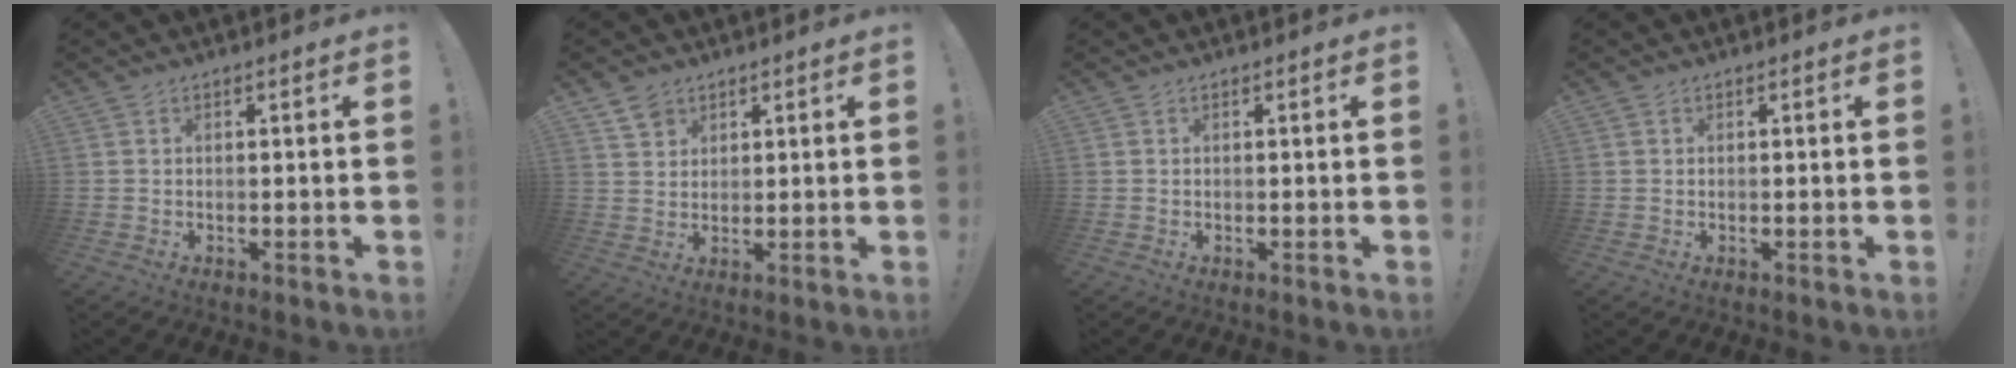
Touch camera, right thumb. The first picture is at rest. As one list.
[{"total": 4.4, "force": [3.2, 2.9, 1.0], "torque": [-0.013, -0.016, 0.060]}, {"total": 0.0}, {"total": 0.0}]